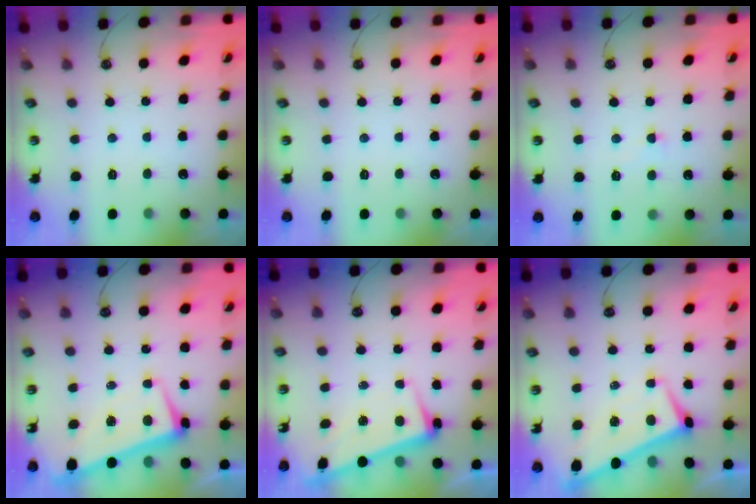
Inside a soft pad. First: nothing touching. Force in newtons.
{"total": 0.0}
{"total": 1.5, "press": 1.2, "slide": 0.8}
{"total": 2.1, "press": 2.0, "slide": 0.6}
{"total": 2.6, "press": 2.3, "slide": 1.2}
{"total": 2.3, "press": 2.3, "slide": 0.2}